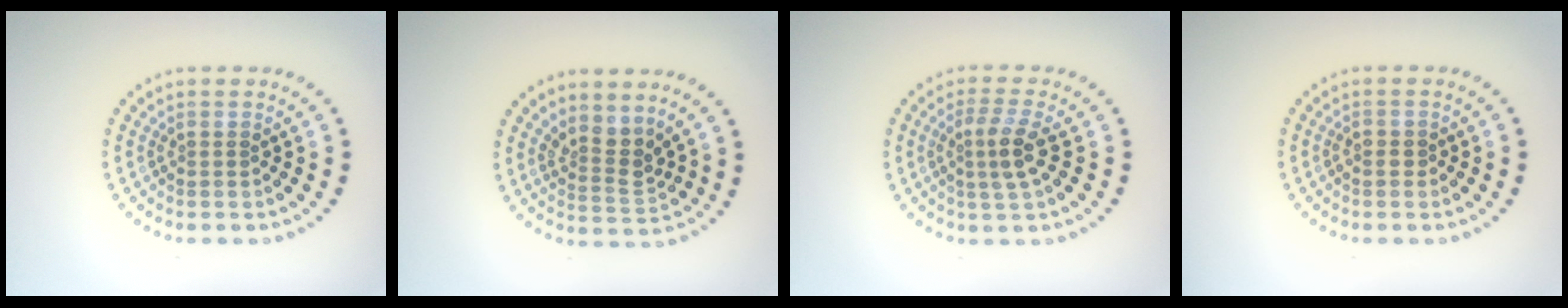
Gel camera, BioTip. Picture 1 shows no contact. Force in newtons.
{"total": 2.6, "press": 1.9, "slide": 1.8}
{"total": 2.9, "press": 2.5, "slide": 1.4}
{"total": 0.6, "press": 0.6, "slide": 0.3}